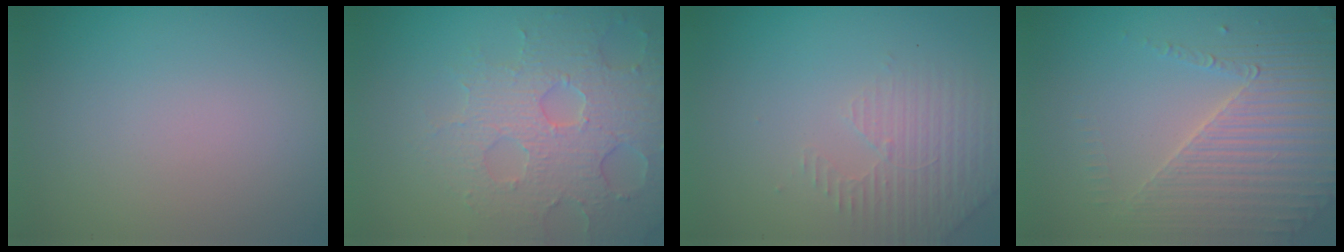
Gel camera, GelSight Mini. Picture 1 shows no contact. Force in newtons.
{"total": 5.3, "press": 4.7, "slide": 2.5}
{"total": 2.8, "press": 2.7, "slide": 0.8}
{"total": 4.0, "press": 3.8, "slide": 1.3}